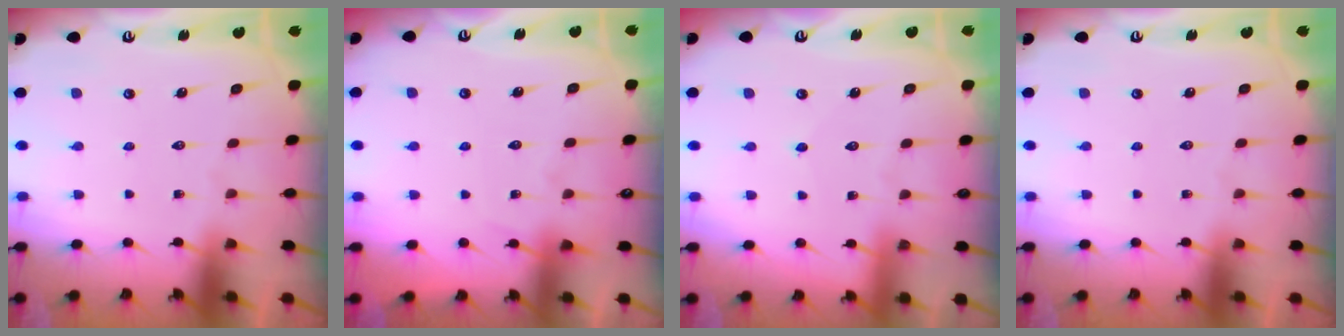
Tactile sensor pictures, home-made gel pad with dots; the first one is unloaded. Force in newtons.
{"total": 3.8, "press": 3.7, "slide": 0.5}
{"total": 3.5, "press": 3.5, "slide": 0.5}
{"total": 0.0}